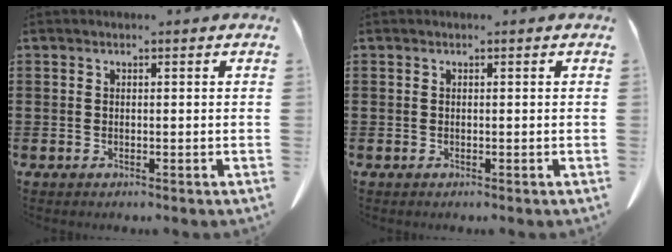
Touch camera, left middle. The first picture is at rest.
{"total": 0.0}